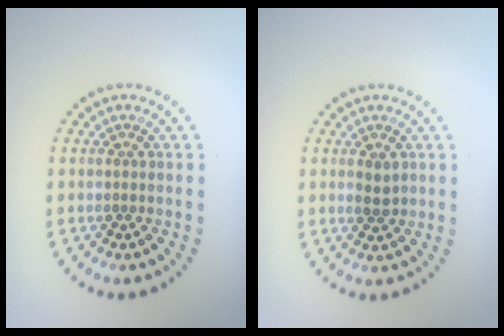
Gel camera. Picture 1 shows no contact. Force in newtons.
{"total": 1.5, "press": 1.5, "slide": 0.1}